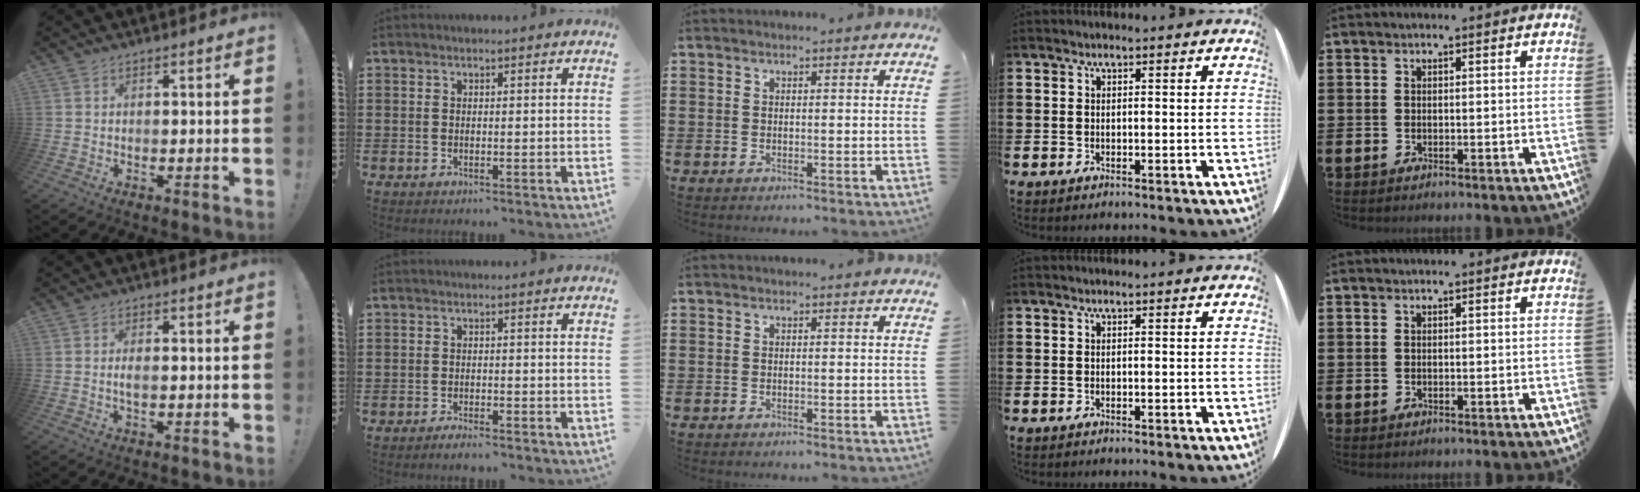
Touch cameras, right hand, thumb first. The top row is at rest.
{"thumb": {"total": 2.0, "force": [-0.4, 0.7, 1.9], "torque": [-0.025, -0.001, -0.009]}, "index": {"total": 1.4, "force": [-1.4, 0.1, 0.2], "torque": [-0.008, 0.000, -0.027]}}